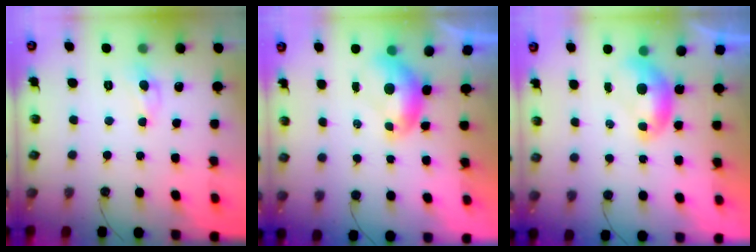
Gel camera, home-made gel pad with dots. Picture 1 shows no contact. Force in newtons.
{"total": 0.7, "press": 0.4, "slide": 0.6}
{"total": 0.0}